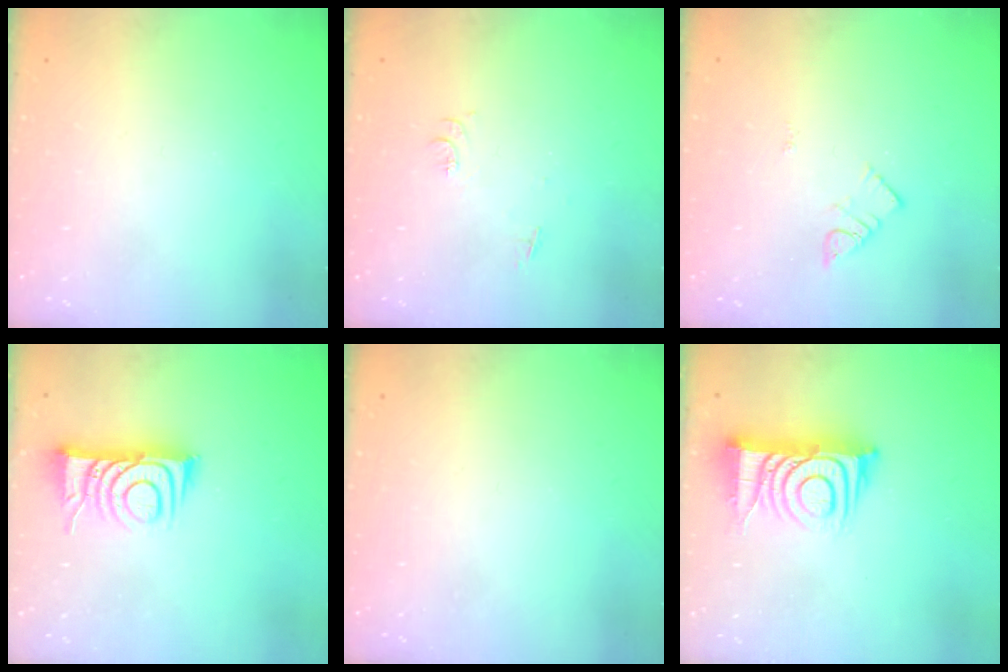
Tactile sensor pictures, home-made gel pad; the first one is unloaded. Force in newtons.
{"total": 6.4, "press": 6.4, "slide": 0.6}
{"total": 3.5, "press": 3.5, "slide": 0.5}
{"total": 9.5, "press": 9.5, "slide": 1.2}
{"total": 0.0}
{"total": 11.8, "press": 11.8, "slide": 1.1}